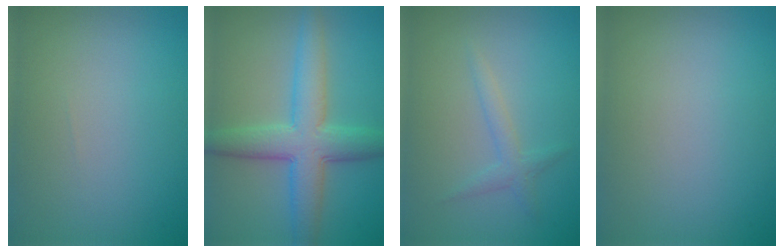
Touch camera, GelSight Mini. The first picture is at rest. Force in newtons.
{"total": 6.4, "press": 6.4, "slide": 0.1}
{"total": 1.5, "press": 1.5, "slide": 0.1}
{"total": 0.0}